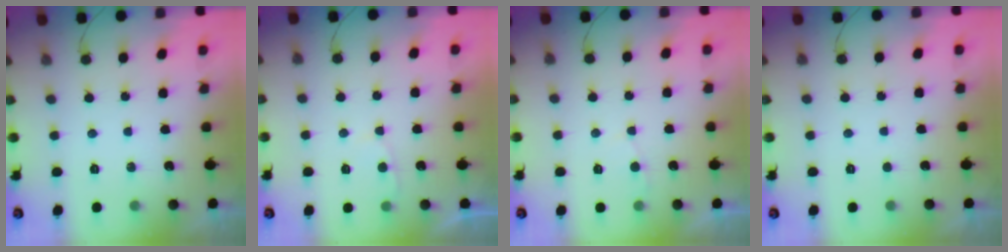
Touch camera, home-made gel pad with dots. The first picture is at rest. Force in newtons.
{"total": 2.4, "press": 2.4, "slide": 0.4}
{"total": 2.0, "press": 2.0, "slide": 0.2}
{"total": 1.6, "press": 1.6, "slide": 0.2}